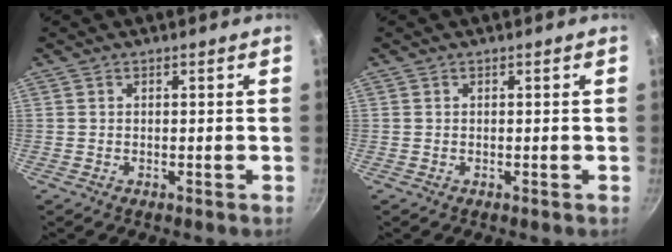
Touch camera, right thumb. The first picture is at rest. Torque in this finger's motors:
{"motor_torque": [0.00, 0.00, 0.00, 0.00, 0.00]}